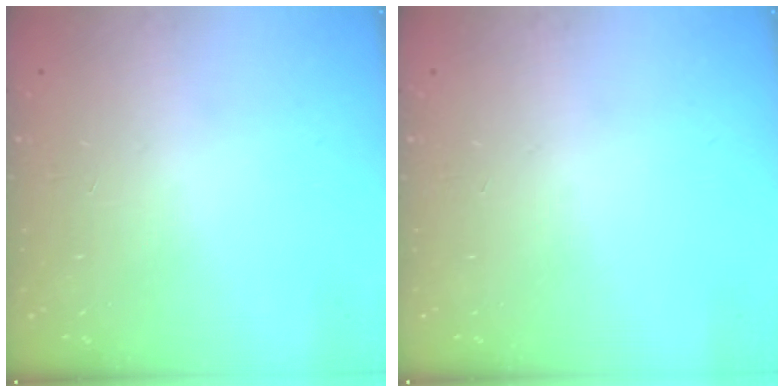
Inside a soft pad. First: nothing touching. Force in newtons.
{"total": 0.0}